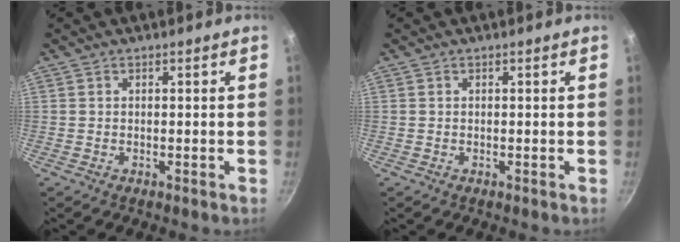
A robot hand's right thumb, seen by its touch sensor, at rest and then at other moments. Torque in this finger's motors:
{"motor_torque": [-0.42, -0.42, 0.05, 0.43, 0.02]}